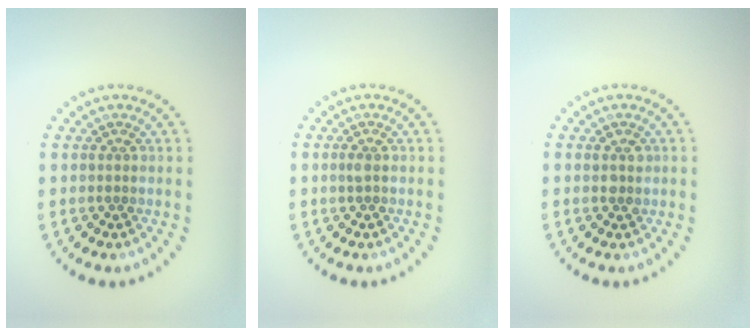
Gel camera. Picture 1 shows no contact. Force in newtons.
{"total": 0.6, "press": 0.5, "slide": 0.2}
{"total": 1.3, "press": 1.2, "slide": 0.5}